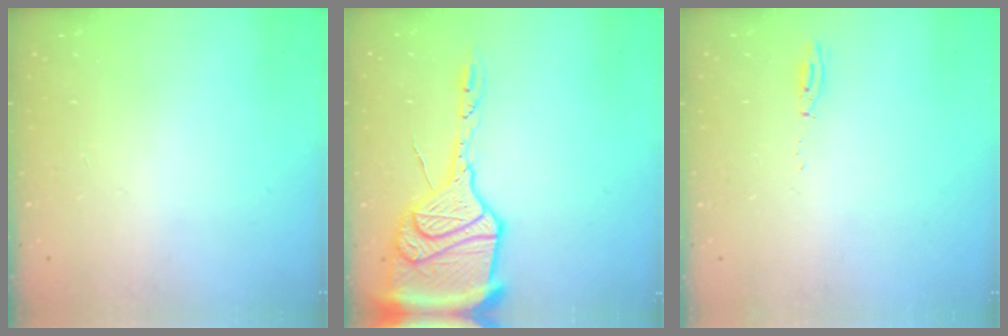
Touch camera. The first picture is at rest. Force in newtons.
{"total": 23.1, "press": 22.5, "slide": 4.9}
{"total": 3.4, "press": 3.3, "slide": 0.8}